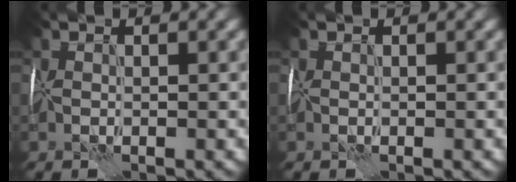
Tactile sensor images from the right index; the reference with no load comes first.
{"total": 0.0}